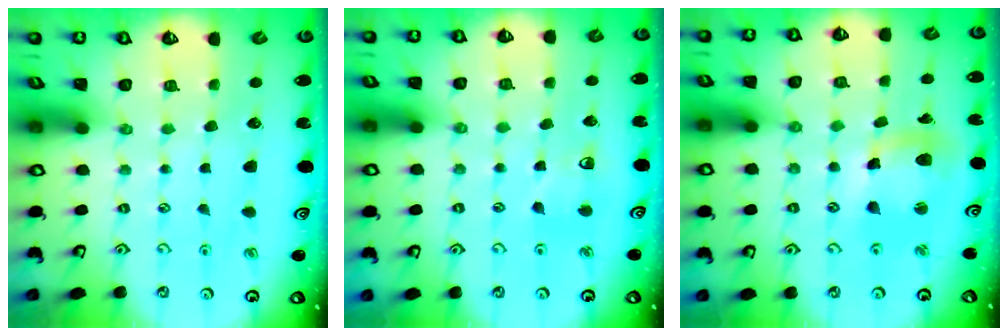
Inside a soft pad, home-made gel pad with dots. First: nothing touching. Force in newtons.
{"total": 4.5, "press": 4.4, "slide": 0.7}
{"total": 12.3, "press": 12.2, "slide": 1.8}